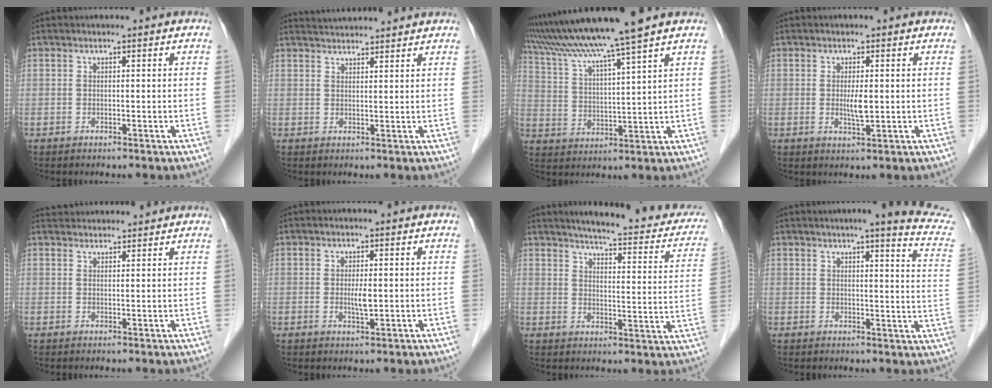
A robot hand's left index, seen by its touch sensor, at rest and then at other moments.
{"total": 6.0, "force": [5.9, 0.1, 1.2], "torque": [-0.023, 0.032, 0.081]}
{"total": 14.5, "force": [12.0, -2.1, 7.9], "torque": [-0.144, 0.008, 0.203]}
{"total": 2.6, "force": [0.0, 0.4, 2.6], "torque": [-0.050, -0.004, 0.002]}
{"total": 5.8, "force": [5.7, 0.9, 0.8], "torque": [-0.011, 0.036, 0.080]}
{"total": 2.1, "force": [0.0, 0.4, 2.1], "torque": [-0.042, -0.003, 0.000]}
{"total": 20.6, "force": [17.8, 3.6, 9.7], "torque": [-0.110, -0.030, 0.199]}
{"total": 13.0, "force": [11.2, -0.3, 6.6], "torque": [-0.075, -0.050, 0.102]}